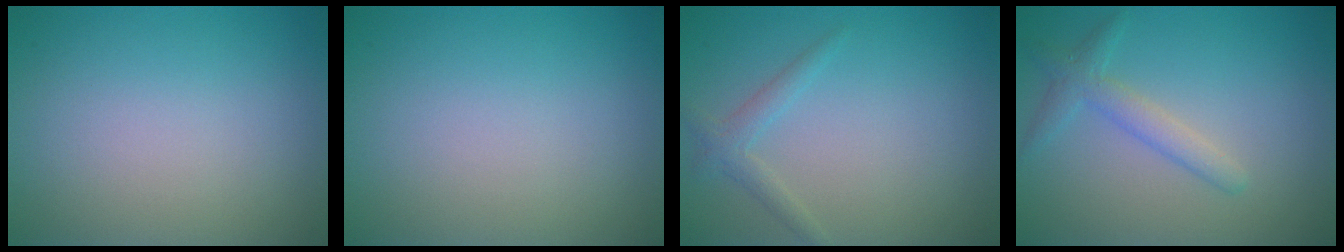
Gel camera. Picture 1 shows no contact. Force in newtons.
{"total": 0.0}
{"total": 1.6, "press": 1.6, "slide": 0.1}
{"total": 2.3, "press": 2.3, "slide": 0.1}